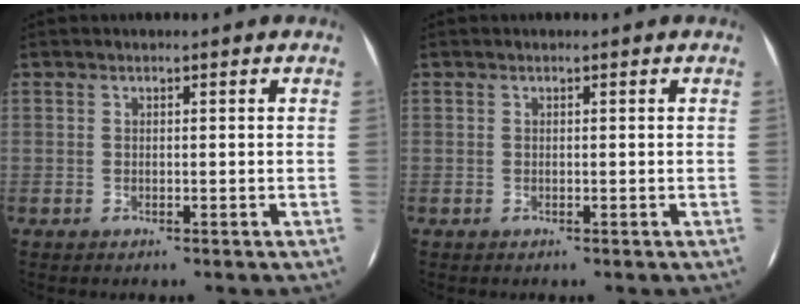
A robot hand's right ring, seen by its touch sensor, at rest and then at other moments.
{"total": 0.0}